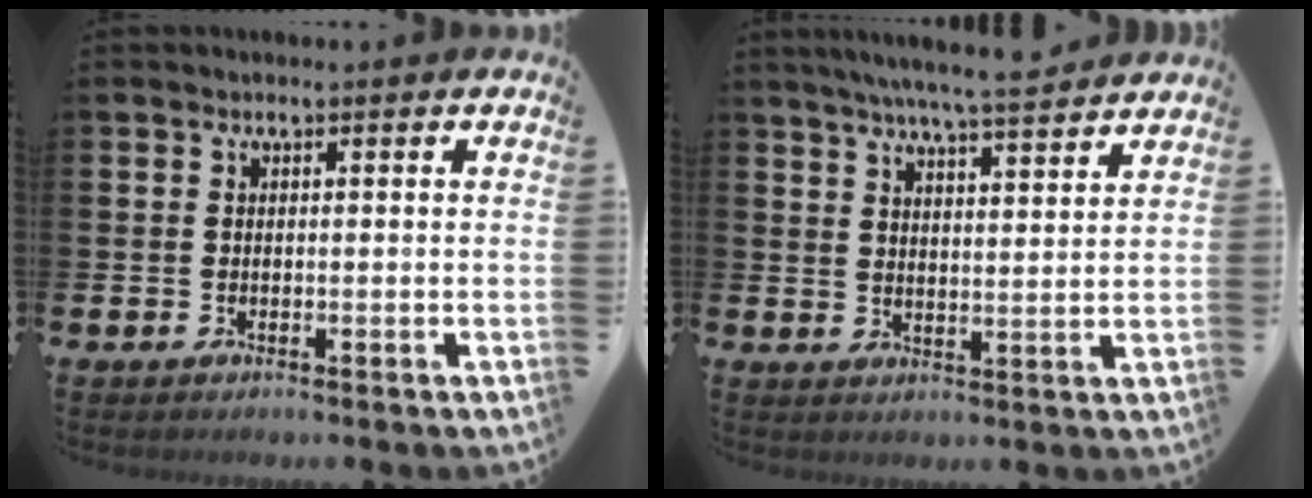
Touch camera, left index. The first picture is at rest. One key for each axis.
{"total": 6.6, "fx": 6.2, "fy": -0.3, "fz": 2.2, "tx": -0.048, "ty": -0.035, "tz": 0.107}